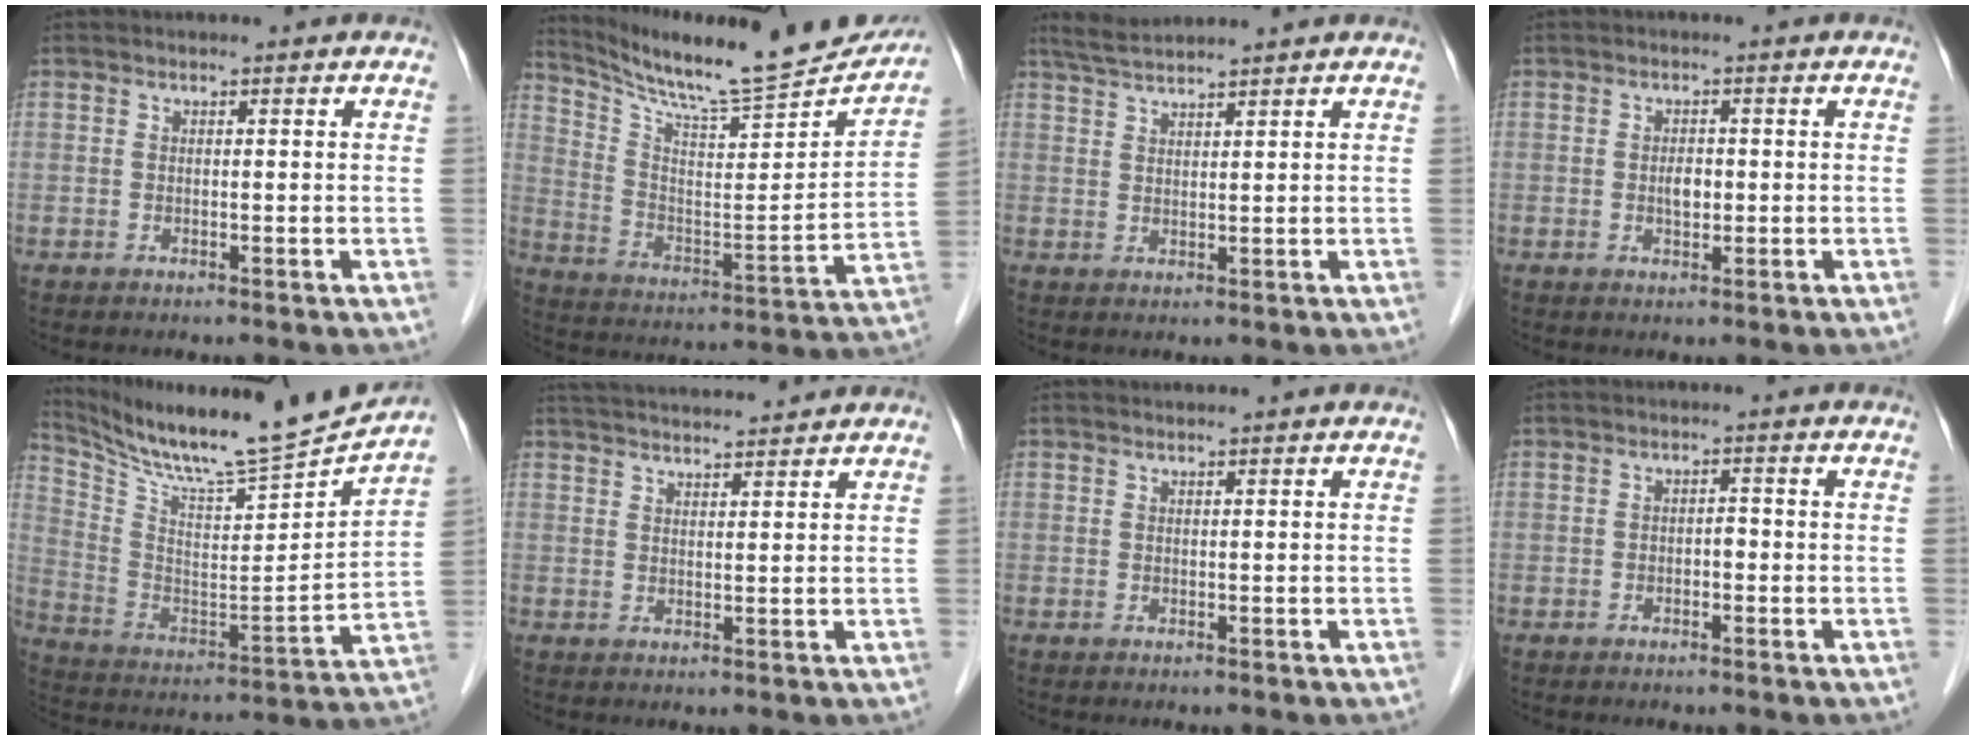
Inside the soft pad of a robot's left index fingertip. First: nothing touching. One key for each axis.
{"total": 21.5, "fx": 20.2, "fy": 1.5, "fz": 7.2, "tx": -0.126, "ty": -0.063, "tz": 0.298}
{"total": 4.4, "fx": 4.1, "fy": -0.7, "fz": 1.5, "tx": -0.028, "ty": 0.023, "tz": 0.079}
{"total": 1.9, "fx": -0.3, "fy": 1.2, "fz": 1.5, "tx": -0.025, "ty": -0.001, "tz": -0.005}
{"total": 18.6, "fx": 17.5, "fy": -0.6, "fz": 6.2, "tx": -0.130, "ty": -0.059, "tz": 0.287}
{"total": 11.4, "fx": 10.7, "fy": 1.0, "fz": 3.8, "tx": -0.069, "ty": 0.029, "tz": 0.162}
{"total": 0.7, "fx": 0.7, "fy": -0.1, "fz": 0.3, "tx": -0.006, "ty": 0.008, "tz": 0.014}
{"total": 1.3, "fx": -0.6, "fy": 0.6, "fz": 1.0, "tx": -0.011, "ty": 0.001, "tz": -0.012}